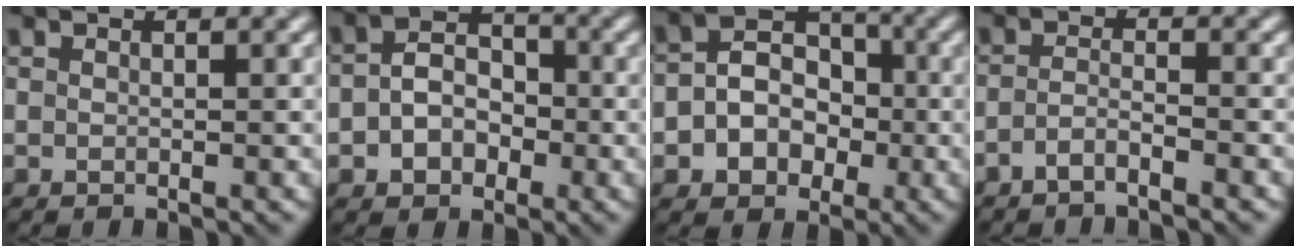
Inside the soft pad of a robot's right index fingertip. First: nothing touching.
{"total": 3.7, "force": [-0.6, 2.9, 2.2], "torque": [-0.039, 0.011, -0.018]}
{"total": 4.8, "force": [-0.8, 4.1, 2.4], "torque": [-0.025, 0.016, -0.026]}
{"total": 1.6, "force": [-1.3, 0.2, 0.8], "torque": [-0.022, 0.004, -0.037]}